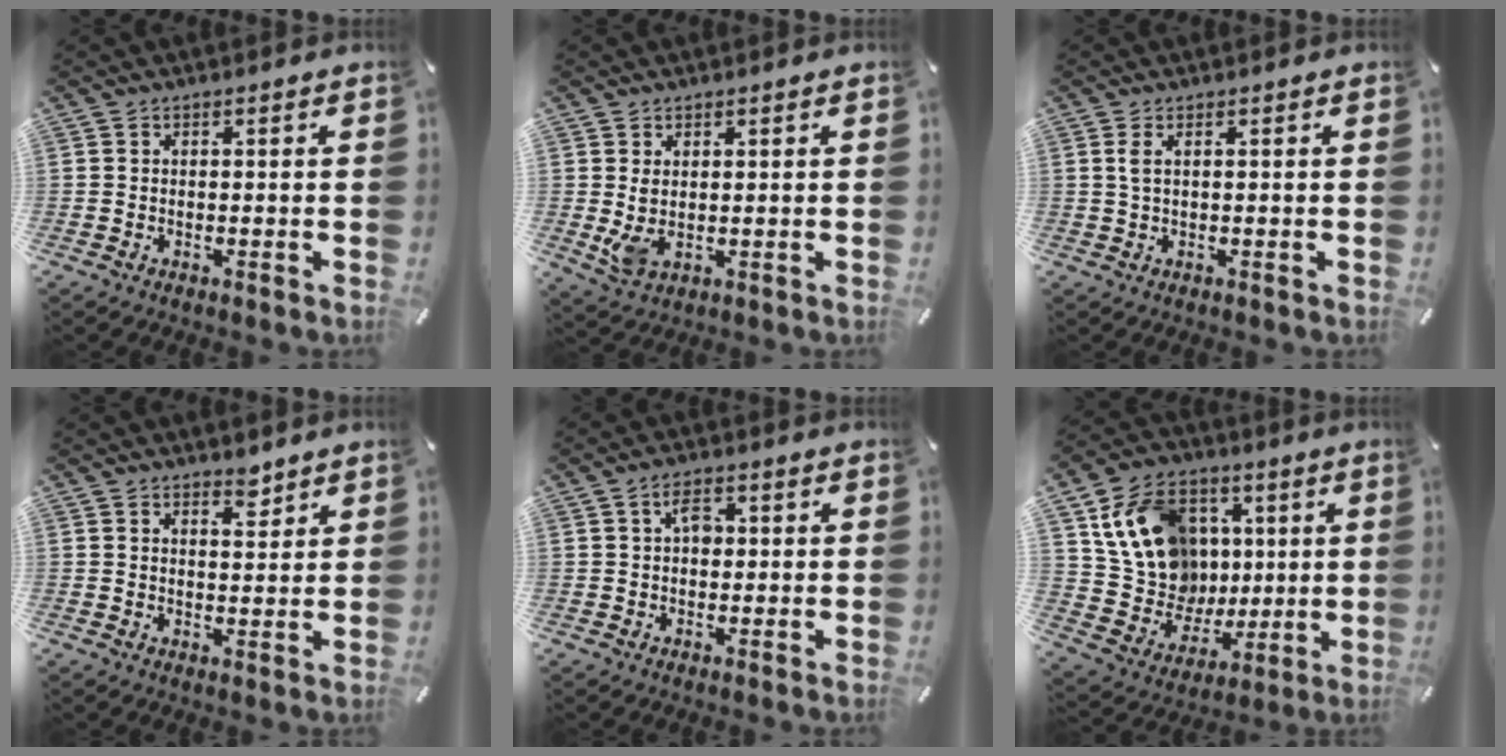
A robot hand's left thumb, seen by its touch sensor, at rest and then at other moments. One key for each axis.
{"total": 4.3, "fx": 1.2, "fy": 2.9, "fz": 3.0, "tx": -0.062, "ty": -0.006, "tz": 0.020}
{"total": 2.0, "fx": 0.5, "fy": 0.5, "fz": 1.9, "tx": -0.038, "ty": 0.002, "tz": 0.008}
{"total": 3.7, "fx": 3.2, "fy": 1.5, "fz": 1.0, "tx": 0.008, "ty": -0.027, "tz": 0.053}
{"total": 4.0, "fx": 0.7, "fy": 2.5, "fz": 3.0, "tx": -0.045, "ty": 0.003, "tz": 0.007}
{"total": 18.3, "fx": 5.6, "fy": 15.4, "fz": 8.2, "tx": -0.136, "ty": -0.013, "tz": 0.117}